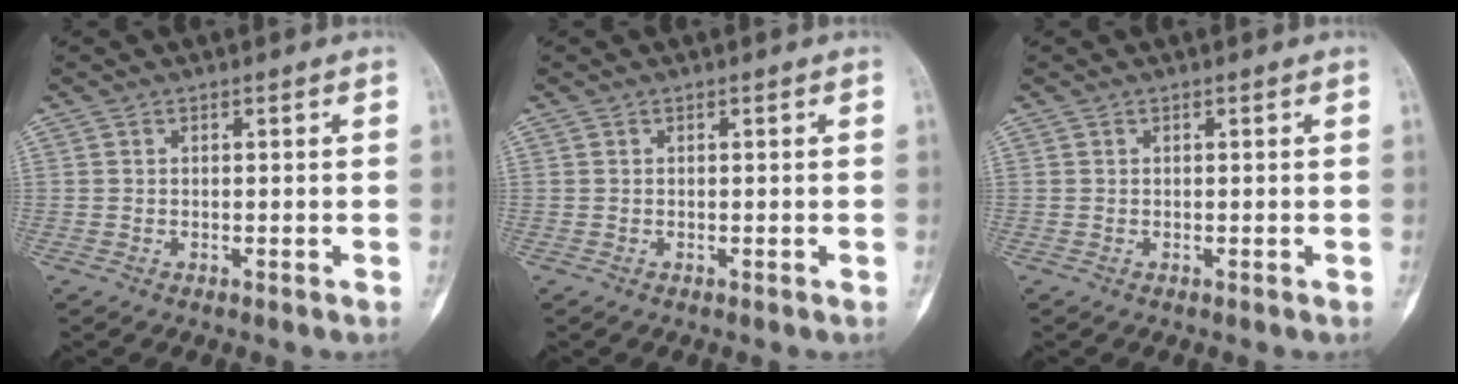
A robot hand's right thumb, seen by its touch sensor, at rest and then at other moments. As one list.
[{"total": 0.0}, {"total": 0.0}]